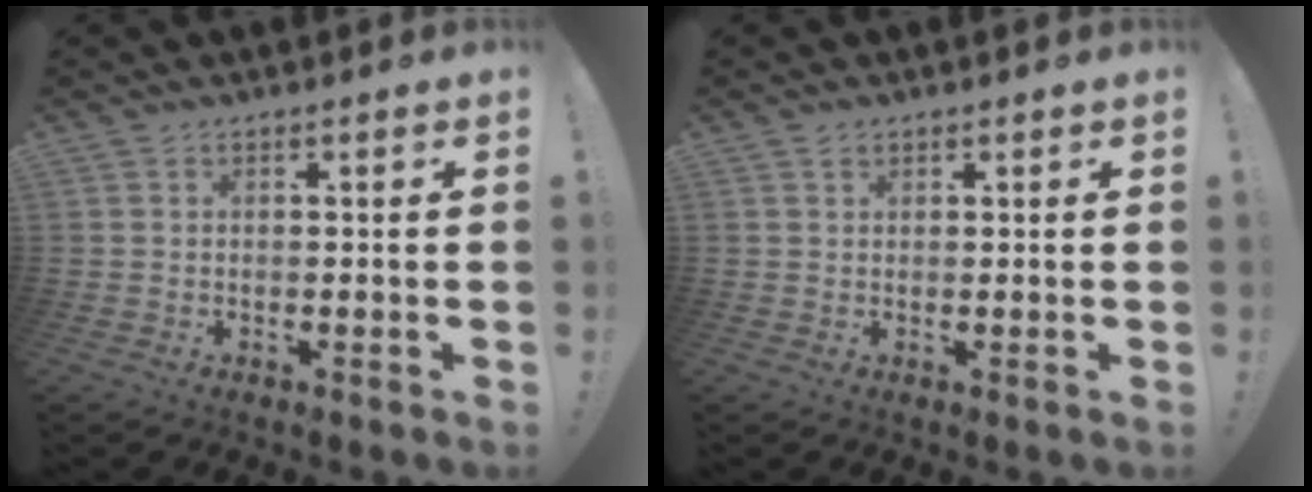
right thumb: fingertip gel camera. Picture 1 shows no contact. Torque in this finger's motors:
{"motor_torque": [0.25, -0.04, 0.06, -0.10, 0.00]}